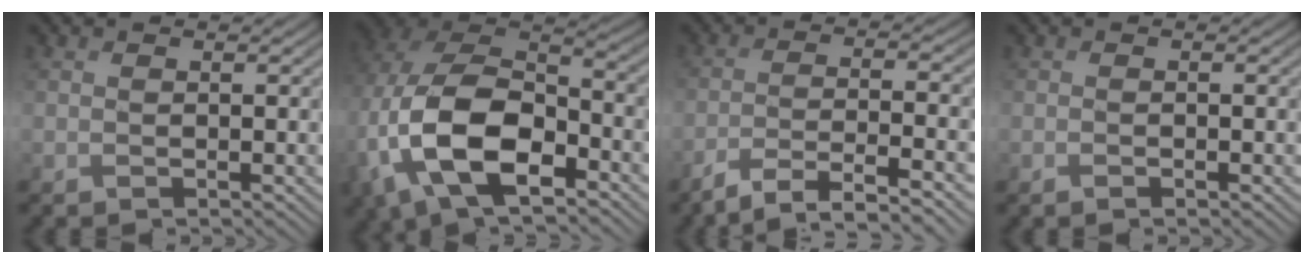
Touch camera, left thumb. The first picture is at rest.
{"total": 17.0, "force": [-5.7, 10.3, 12.2], "torque": [-0.285, -0.036, -0.100]}
{"total": 7.4, "force": [-5.7, 0.9, 4.6], "torque": [-0.062, 0.006, -0.108]}
{"total": 0.8, "force": [-0.6, 0.0, 0.4], "torque": [-0.002, -0.004, -0.015]}